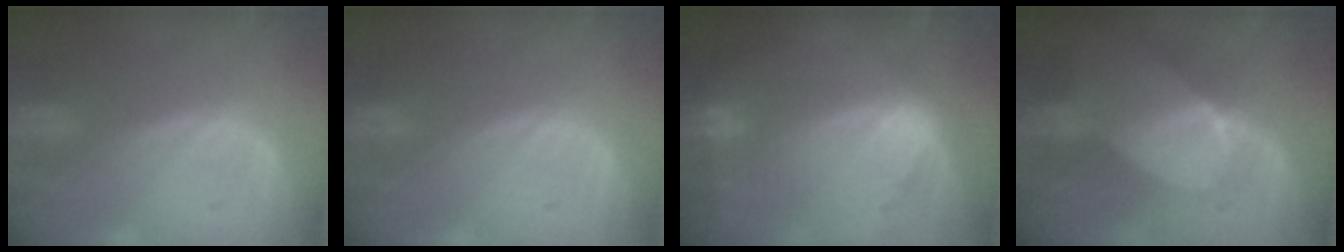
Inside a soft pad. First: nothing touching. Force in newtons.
{"total": 0.0}
{"total": 9.3, "press": 8.1, "slide": 4.4}
{"total": 7.7, "press": 6.9, "slide": 3.4}